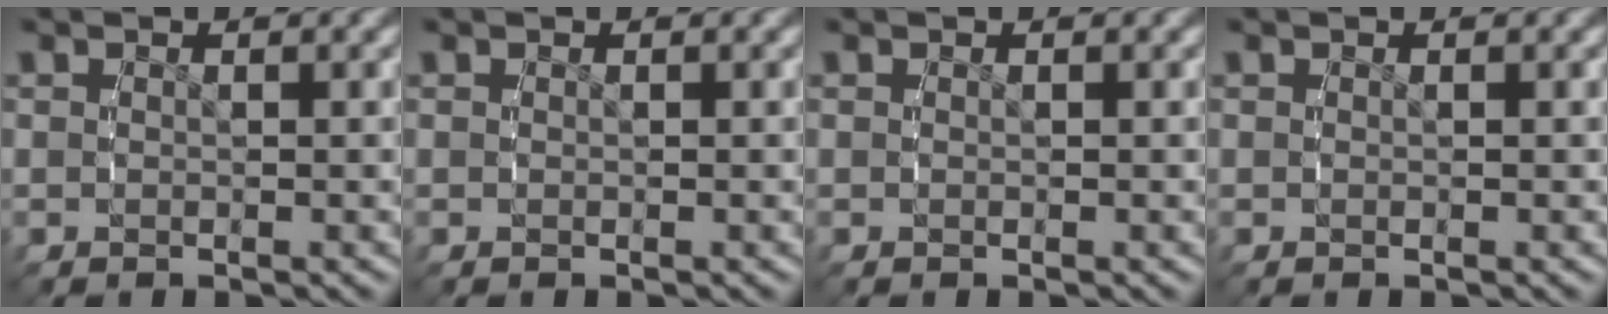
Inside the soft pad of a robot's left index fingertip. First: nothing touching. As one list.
[{"total": 0.0}, {"total": 0.0}, {"total": 0.0}]